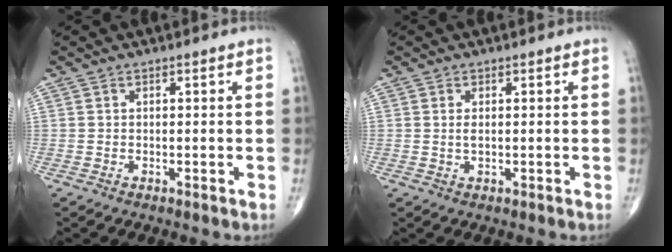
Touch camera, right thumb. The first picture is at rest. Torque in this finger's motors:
{"motor_torque": [-0.36, 0.38, -0.03, 0.15, -0.01]}